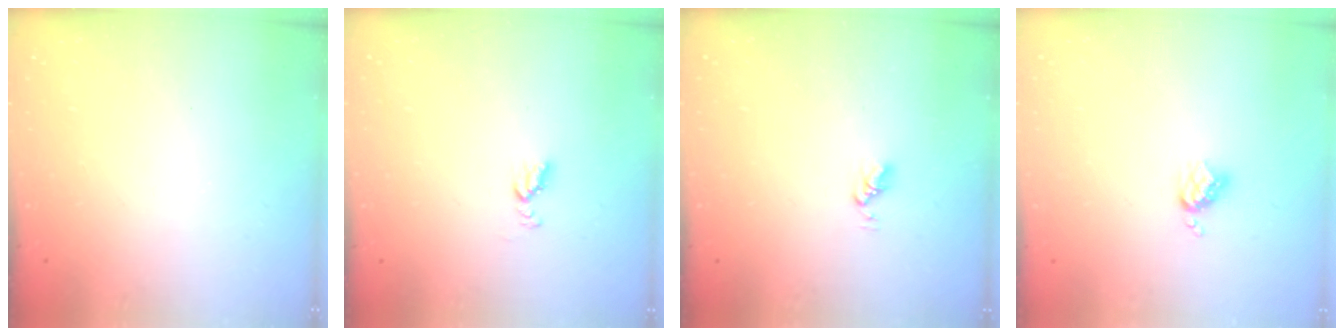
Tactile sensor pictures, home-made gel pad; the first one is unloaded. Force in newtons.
{"total": 4.5, "press": 4.5, "slide": 0.6}
{"total": 3.0, "press": 3.0, "slide": 0.4}
{"total": 3.6, "press": 3.6, "slide": 0.4}